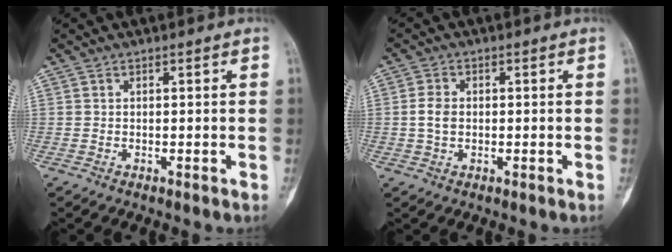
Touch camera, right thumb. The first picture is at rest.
{"total": 3.3, "force": [-0.1, 2.3, 2.3], "torque": [-0.044, 0.005, -0.004]}